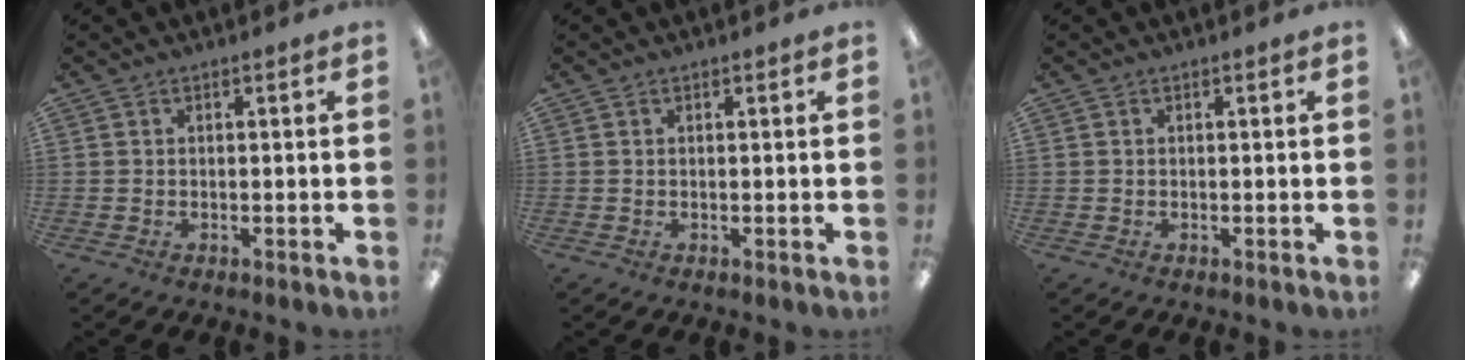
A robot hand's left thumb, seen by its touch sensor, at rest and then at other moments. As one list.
[{"total": 0.0}, {"total": 0.0}]